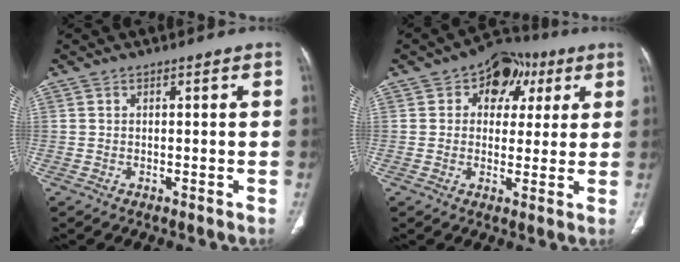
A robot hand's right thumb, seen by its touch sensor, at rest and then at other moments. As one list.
[{"total": 10.2, "force": [3.9, 7.6, 5.6], "torque": [-0.024, 0.001, 0.049]}]